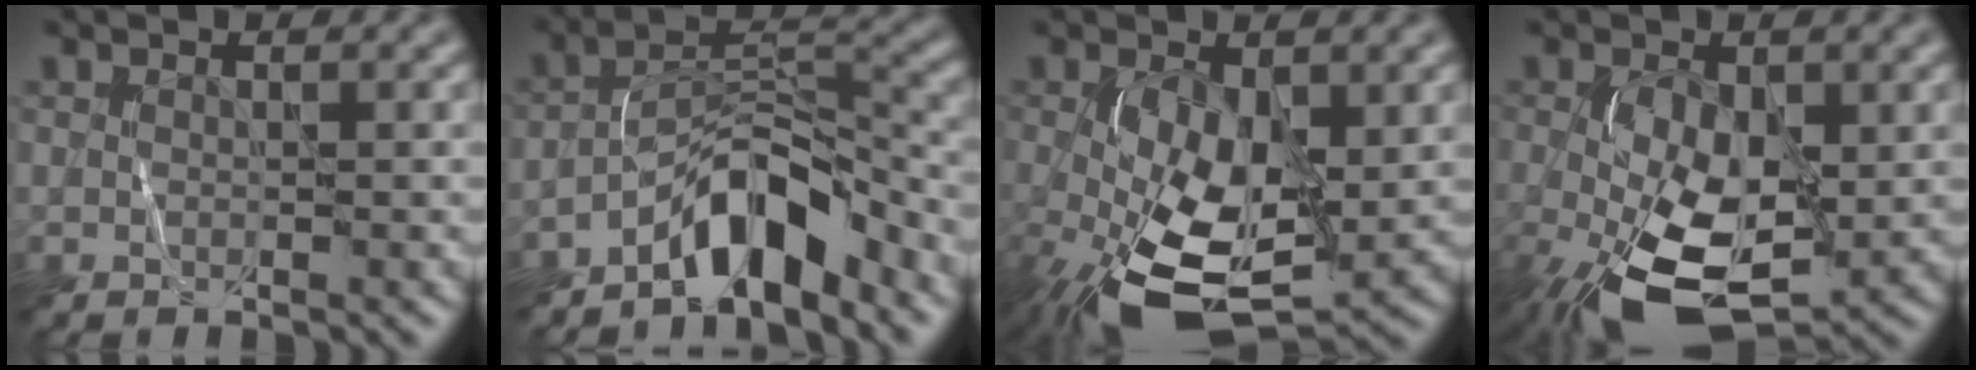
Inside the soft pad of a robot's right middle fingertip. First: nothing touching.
{"total": 6.3, "force": [-4.5, 1.9, 4.0], "torque": [-0.062, 0.016, -0.084]}
{"total": 10.9, "force": [-2.0, 5.6, 9.2], "torque": [-0.187, -0.021, -0.034]}
{"total": 10.9, "force": [-3.1, 5.5, 8.8], "torque": [-0.181, -0.020, -0.055]}